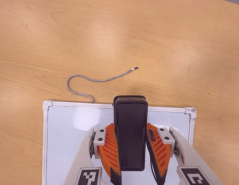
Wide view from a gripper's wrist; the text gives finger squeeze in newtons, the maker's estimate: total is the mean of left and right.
{"total": 8.2, "left": 6.3, "right": 10.0}